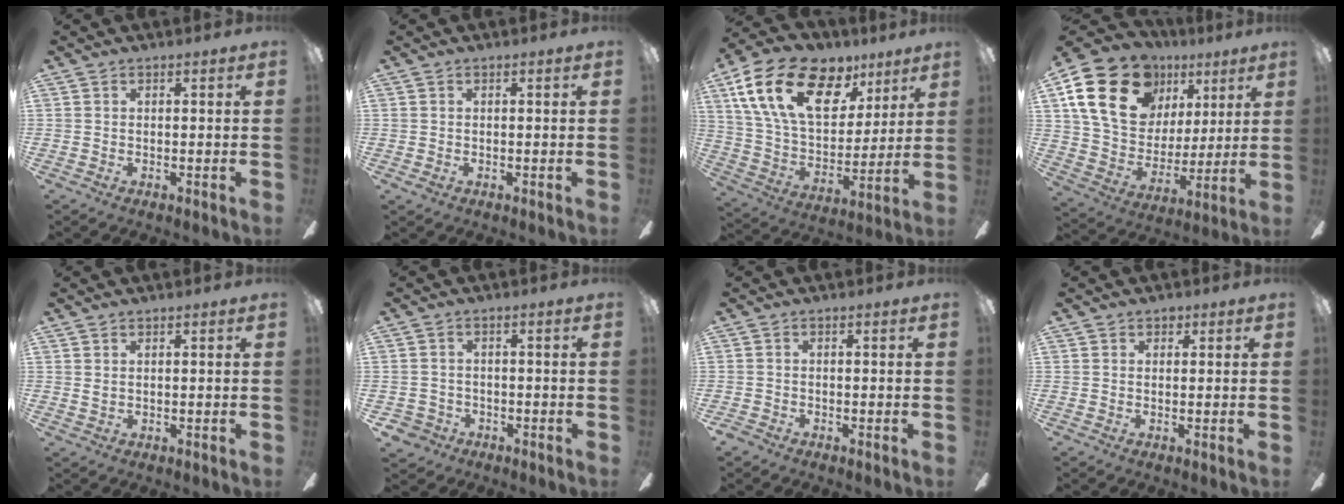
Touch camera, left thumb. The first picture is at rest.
{"total": 0.9, "force": [0.0, 0.6, 0.7], "torque": [-0.013, 0.004, -0.001]}
{"total": 24.2, "force": [11.9, 14.0, 15.8], "torque": [-0.288, -0.043, 0.214]}
{"total": 22.8, "force": [11.2, 16.0, 11.7], "torque": [-0.218, -0.046, 0.210]}
{"total": 1.1, "force": [0.7, 0.6, 0.6], "torque": [-0.014, 0.001, 0.013]}
{"total": 3.2, "force": [-1.4, 2.8, 0.7], "torque": [-0.035, 0.002, -0.034]}
{"total": 1.3, "force": [-0.7, 0.8, 0.6], "torque": [-0.019, 0.002, -0.017]}
{"total": 1.4, "force": [0.8, 1.0, 0.6], "torque": [-0.005, 0.000, 0.013]}